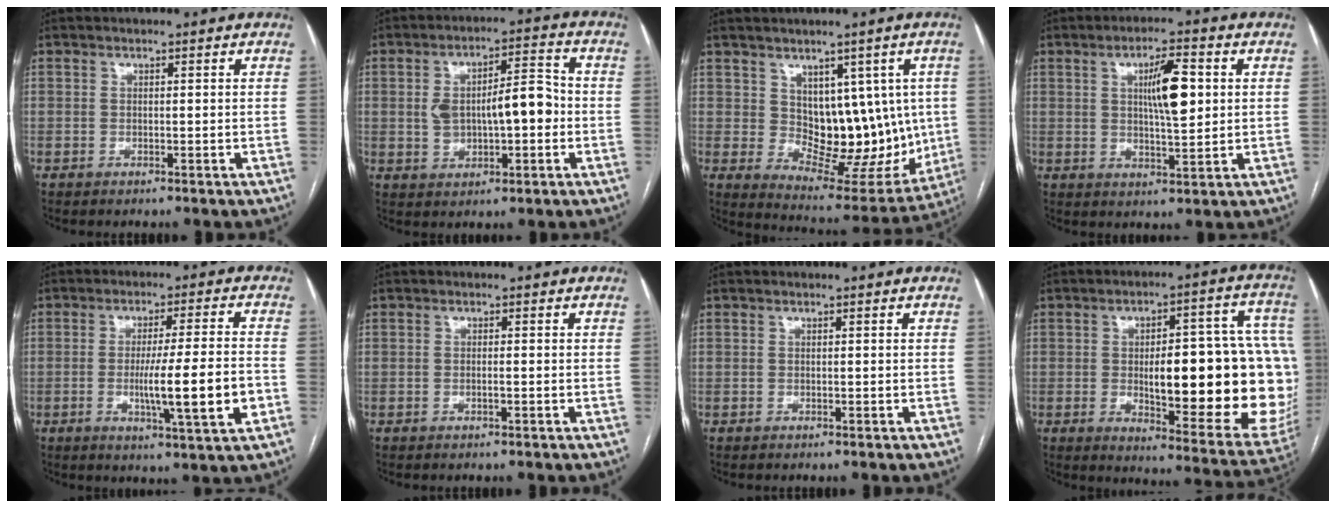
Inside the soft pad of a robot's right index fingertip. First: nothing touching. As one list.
[{"total": 10.2, "force": [-0.3, 4.0, 9.4], "torque": [-0.160, 0.028, 0.003]}, {"total": 12.9, "force": [1.4, 7.8, 10.1], "torque": [-0.107, 0.009, 0.043]}, {"total": 7.8, "force": [1.7, 1.6, 7.5], "torque": [-0.126, 0.006, 0.030]}, {"total": 11.0, "force": [-2.6, -0.2, 10.7], "torque": [-0.171, -0.013, -0.043]}, {"total": 1.3, "force": [-0.3, 0.4, 1.2], "torque": [-0.021, 0.000, -0.005]}, {"total": 0.0}, {"total": 27.6, "force": [-1.4, 7.5, 26.5], "torque": [-0.257, 0.028, 0.003]}]